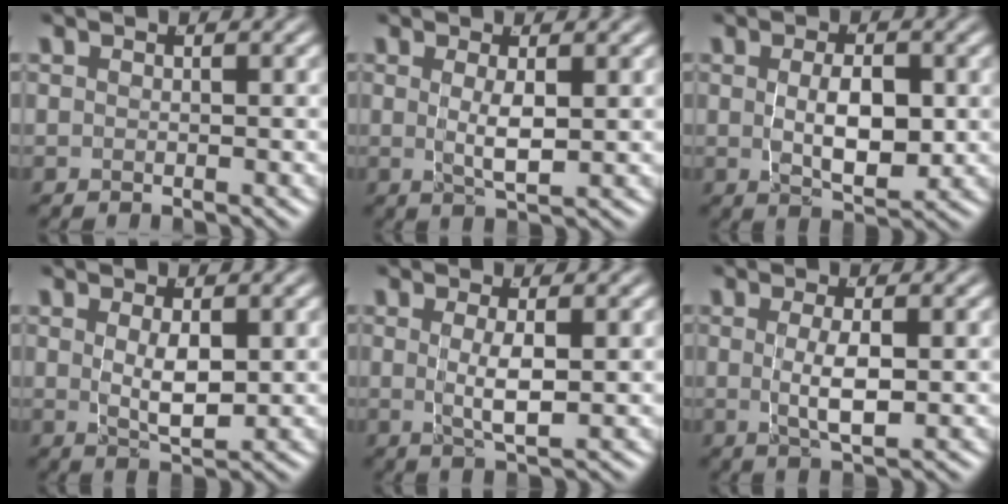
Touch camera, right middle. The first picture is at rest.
{"total": 2.7, "force": [0.1, 0.2, 2.7], "torque": [-0.053, -0.015, 0.013]}
{"total": 4.7, "force": [-0.1, 1.9, 4.3], "torque": [-0.072, -0.020, 0.009]}
{"total": 3.2, "force": [0.3, 0.8, 3.1], "torque": [-0.052, -0.017, 0.018]}
{"total": 3.1, "force": [0.0, 0.3, 3.1], "torque": [-0.061, -0.016, 0.010]}
{"total": 3.3, "force": [-0.2, 0.5, 3.3], "torque": [-0.065, -0.015, 0.007]}